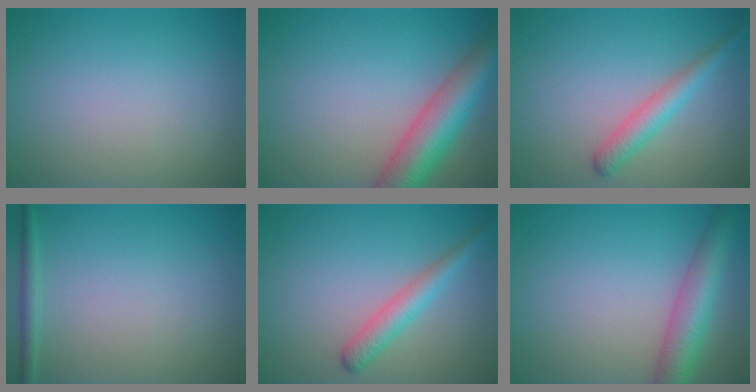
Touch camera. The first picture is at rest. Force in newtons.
{"total": 7.2, "press": 7.2, "slide": 0.4}
{"total": 2.7, "press": 2.7, "slide": 0.1}
{"total": 1.3, "press": 1.3, "slide": 0.1}
{"total": 2.7, "press": 2.7, "slide": 0.1}
{"total": 5.3, "press": 5.3, "slide": 0.2}